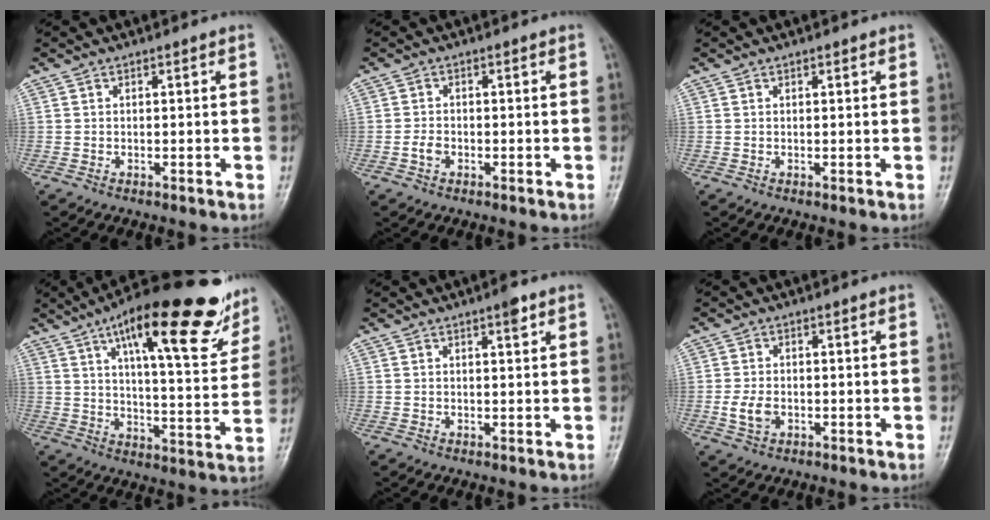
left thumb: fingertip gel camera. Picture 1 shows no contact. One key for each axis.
{"total": 2.0, "fx": -0.9, "fy": 1.4, "fz": 1.2, "tx": -0.021, "ty": 0.004, "tz": -0.019}
{"total": 0.6, "fx": 0.4, "fy": 0.3, "fz": 0.4, "tx": -0.006, "ty": -0.002, "tz": 0.005}
{"total": 24.7, "fx": 14.3, "fy": 7.3, "fz": 18.7, "tx": -0.240, "ty": -0.038, "tz": 0.212}
{"total": 2.1, "fx": 1.3, "fy": 0.5, "fz": 1.7, "tx": -0.021, "ty": -0.004, "tz": 0.017}
{"total": 3.8, "fx": -0.9, "fy": 2.6, "fz": 2.6, "tx": -0.051, "ty": -0.001, "tz": -0.016}